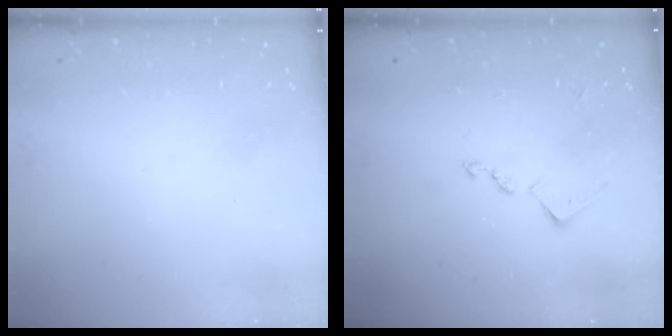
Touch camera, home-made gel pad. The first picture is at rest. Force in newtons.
{"total": 8.9, "press": 8.9, "slide": 0.6}